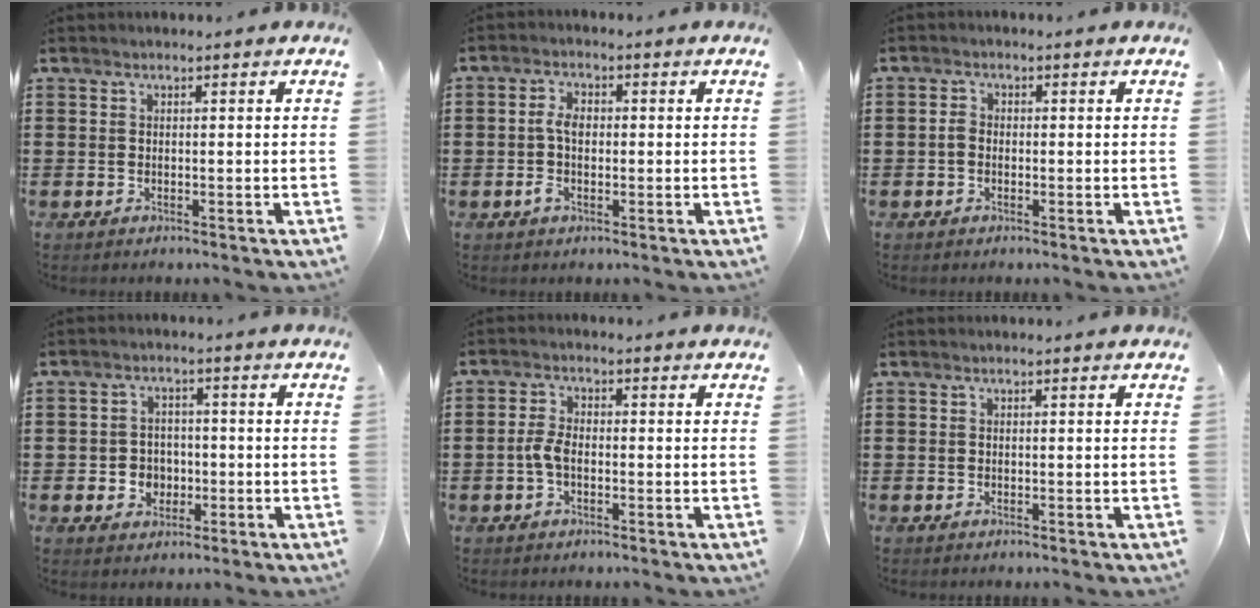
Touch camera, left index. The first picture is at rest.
{"total": 3.9, "force": [-0.5, 2.0, 3.3], "torque": [-0.076, 0.001, -0.014]}
{"total": 1.4, "force": [-0.4, 1.1, 0.9], "torque": [-0.026, 0.002, -0.010]}
{"total": 3.8, "force": [-1.0, 3.4, 1.4], "torque": [-0.037, 0.007, -0.022]}
{"total": 3.1, "force": [-0.8, 1.5, 2.6], "torque": [-0.069, -0.001, -0.021]}
{"total": 0.0}